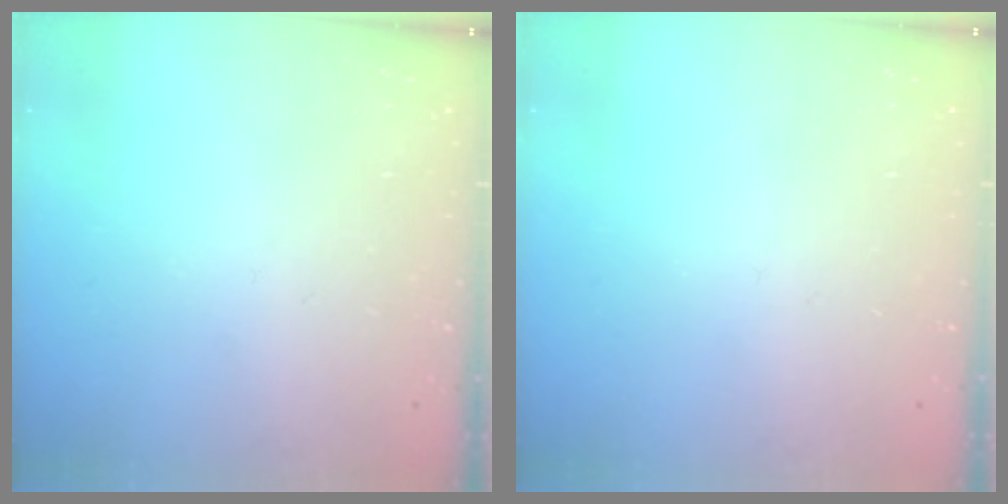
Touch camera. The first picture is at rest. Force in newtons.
{"total": 0.0}